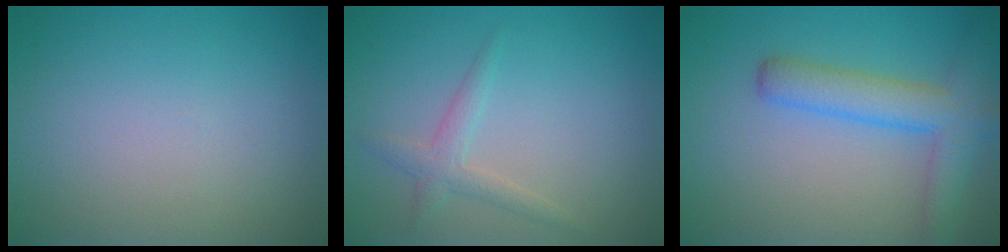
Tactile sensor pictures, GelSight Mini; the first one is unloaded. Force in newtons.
{"total": 1.8, "press": 1.8, "slide": 0.1}
{"total": 4.8, "press": 4.8, "slide": 0.1}